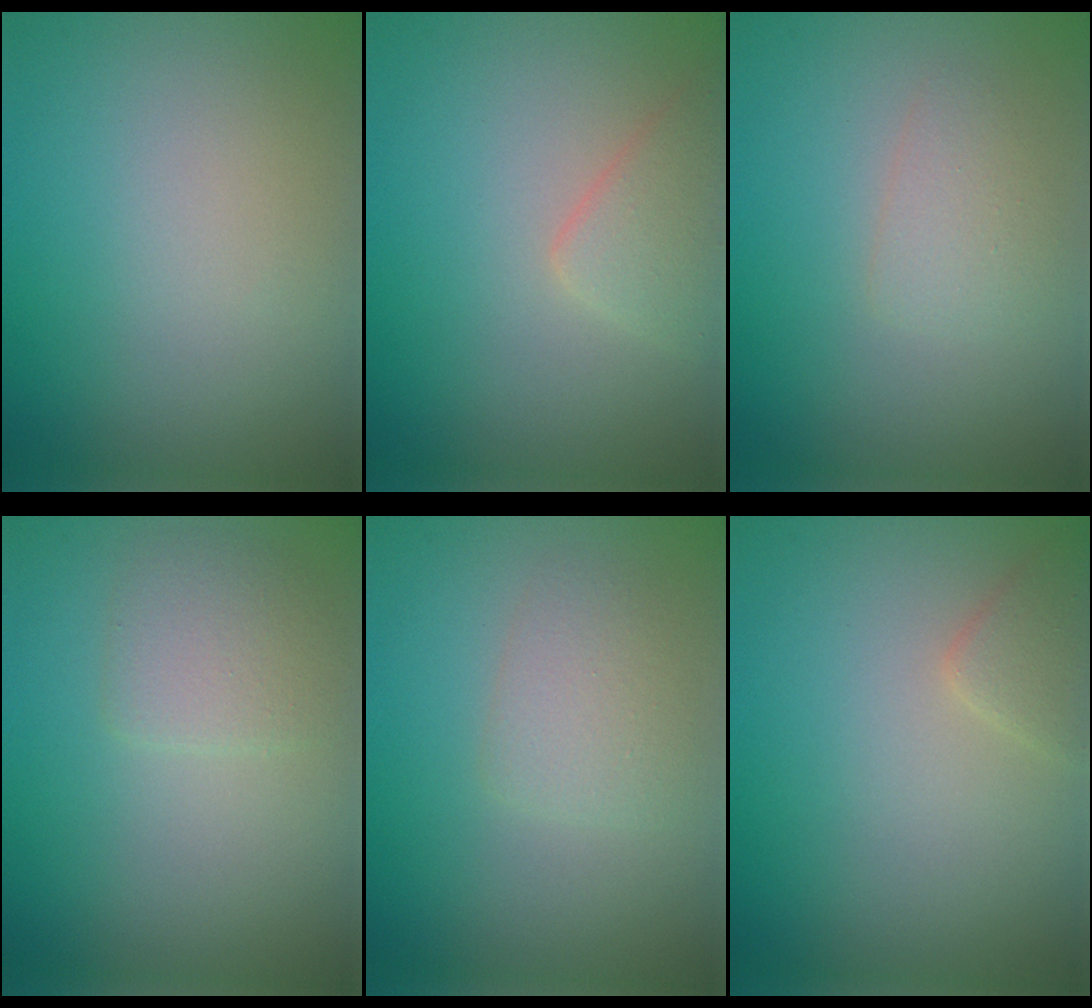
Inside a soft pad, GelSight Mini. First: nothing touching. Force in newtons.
{"total": 2.4, "press": 2.3, "slide": 0.2}
{"total": 1.6, "press": 1.6, "slide": 0.0}
{"total": 2.2, "press": 2.2, "slide": 0.1}
{"total": 2.0, "press": 2.0, "slide": 0.0}
{"total": 1.6, "press": 1.6, "slide": 0.1}